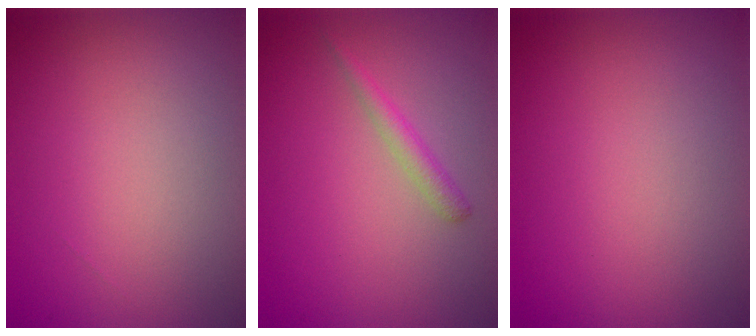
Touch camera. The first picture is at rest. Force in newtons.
{"total": 1.4, "press": 1.4, "slide": 0.2}
{"total": 0.0}